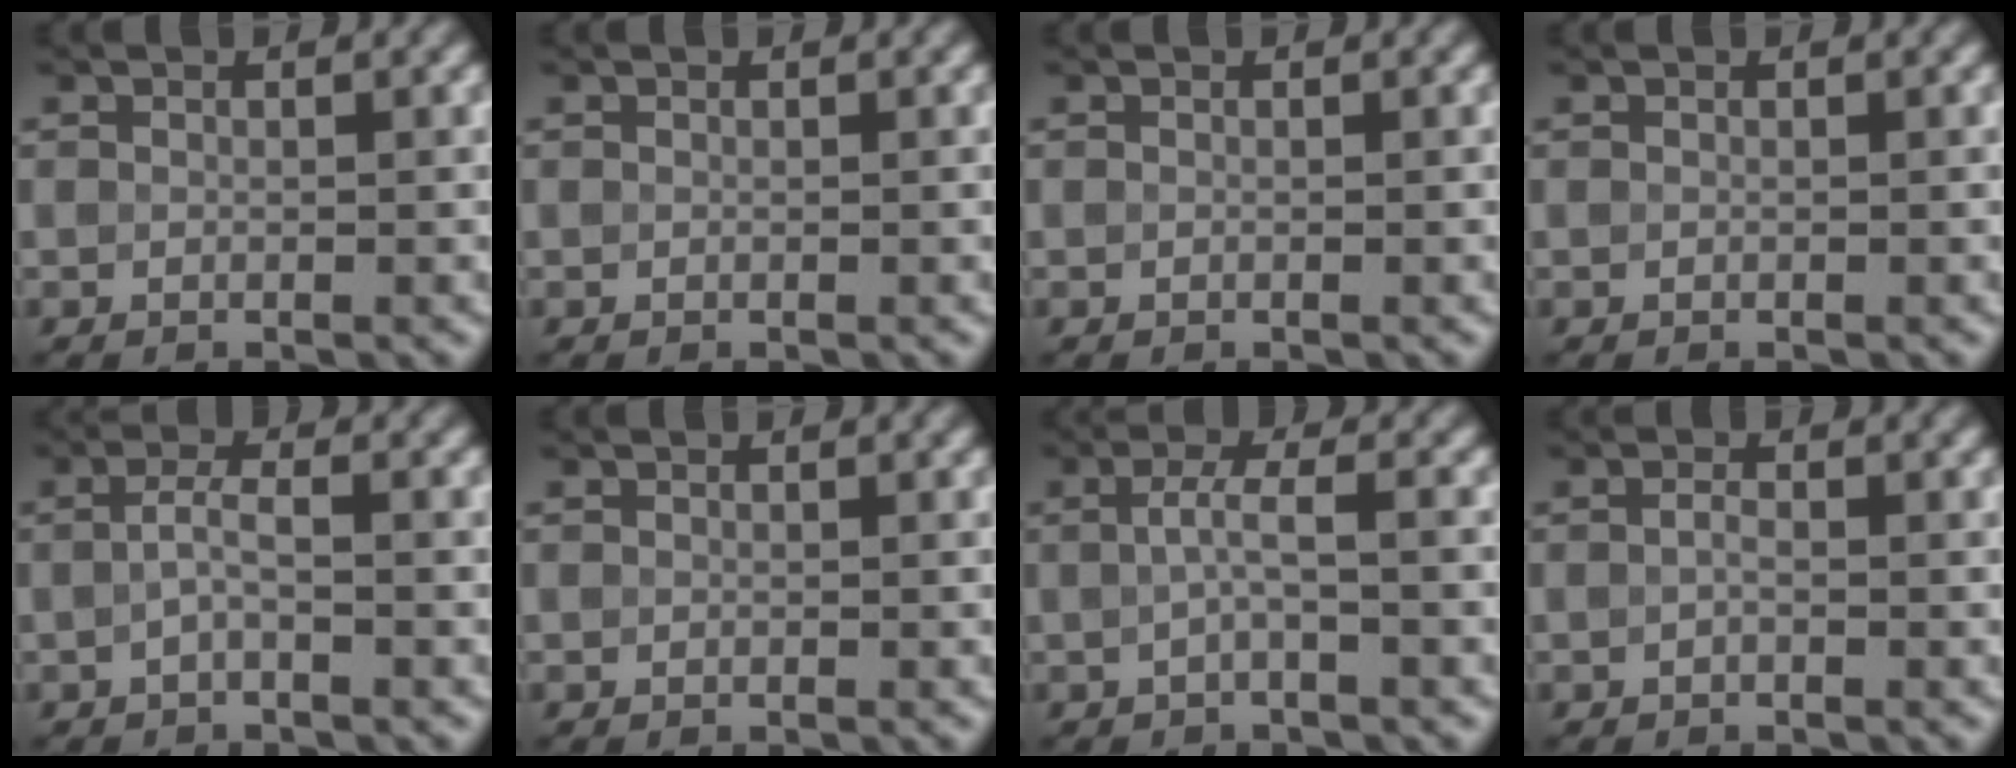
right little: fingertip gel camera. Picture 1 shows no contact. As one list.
[{"total": 0.0}, {"total": 0.0}, {"total": 0.0}, {"total": 1.8, "force": [-0.3, 0.4, 1.7], "torque": [-0.036, 0.003, -0.010]}, {"total": 0.0}, {"total": 2.3, "force": [-0.1, 0.4, 2.2], "torque": [-0.047, 0.001, -0.005]}, {"total": 0.6, "force": [-0.2, 0.2, 0.6], "torque": [-0.014, -0.001, -0.005]}]